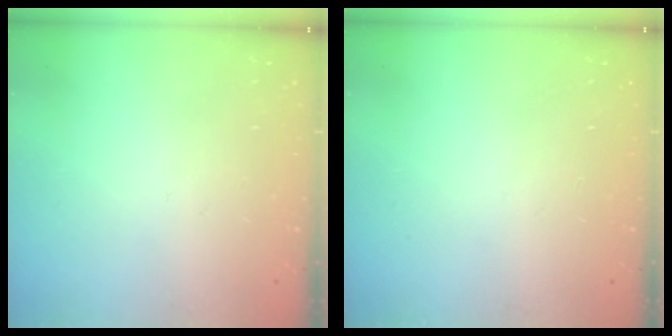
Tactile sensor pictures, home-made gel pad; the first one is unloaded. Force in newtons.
{"total": 0.0}